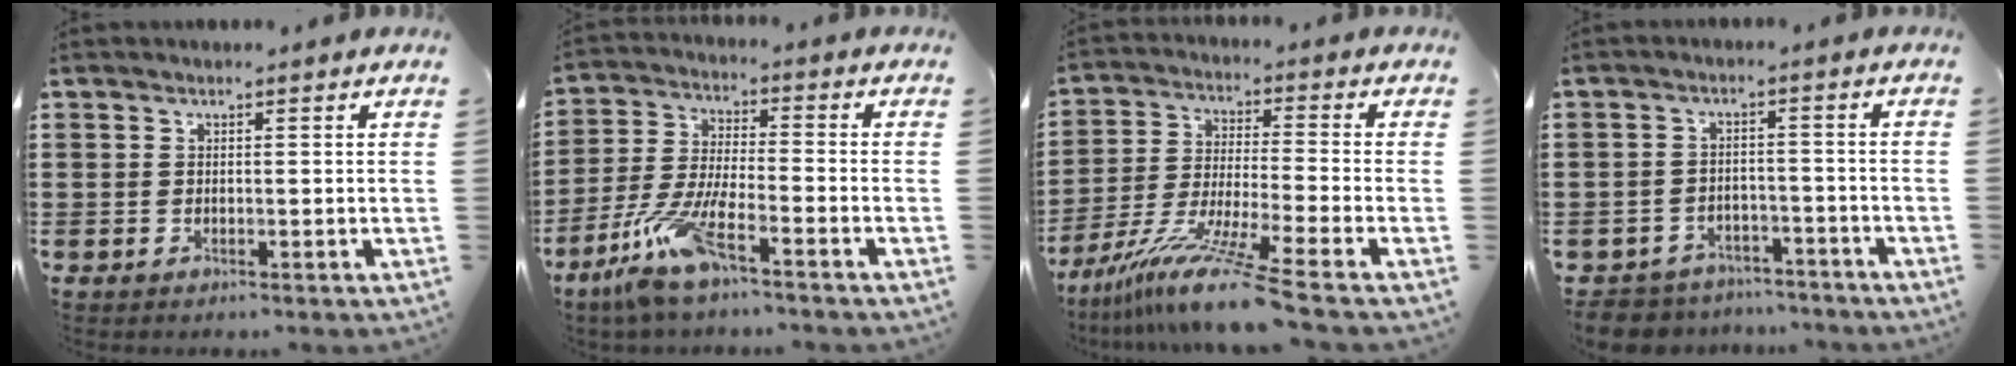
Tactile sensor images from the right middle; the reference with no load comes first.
{"total": 9.1, "force": [-6.4, 1.0, 6.4], "torque": [-0.149, -0.017, -0.127]}
{"total": 11.5, "force": [-9.0, -1.0, 7.0], "torque": [-0.134, -0.008, -0.178]}
{"total": 4.4, "force": [-4.4, 0.7, -0.1], "torque": [-0.010, 0.003, -0.094]}